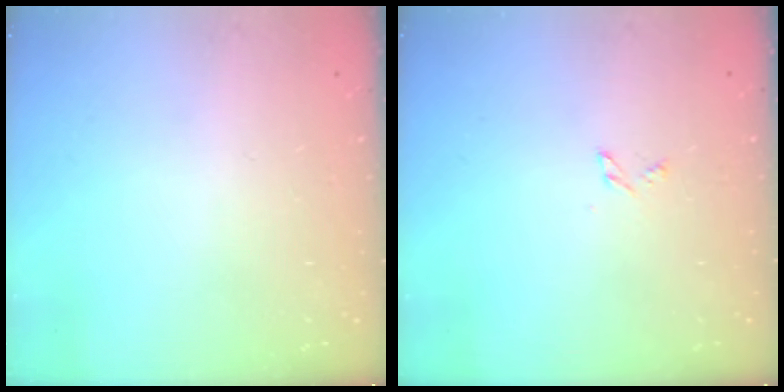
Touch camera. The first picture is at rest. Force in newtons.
{"total": 2.4, "press": 2.3, "slide": 0.3}